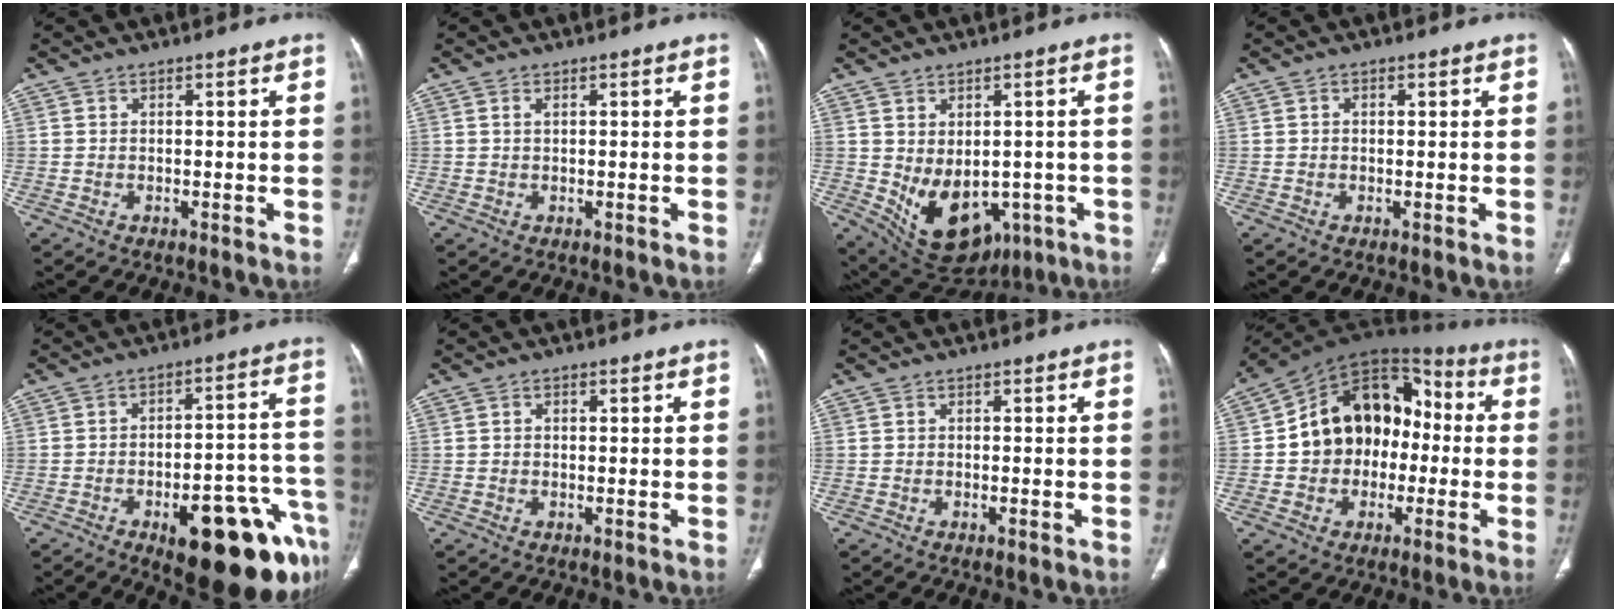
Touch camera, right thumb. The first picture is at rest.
{"total": 0.8, "force": [0.3, 0.4, 0.6], "torque": [-0.016, 0.003, 0.007]}
{"total": 14.4, "force": [-3.4, 9.9, 9.8], "torque": [-0.130, 0.000, -0.016]}
{"total": 0.7, "force": [0.2, 0.5, 0.5], "torque": [-0.007, 0.000, 0.002]}
{"total": 21.7, "force": [-11.2, 7.7, 17.0], "torque": [-0.145, 0.069, -0.141]}
{"total": 1.0, "force": [0.3, 0.7, 0.7], "torque": [-0.011, 0.001, 0.004]}
{"total": 0.5, "force": [-0.2, 0.2, 0.5], "torque": [-0.012, -0.002, -0.003]}
{"total": 18.0, "force": [-0.9, 13.9, 11.5], "torque": [-0.132, 0.049, -0.019]}